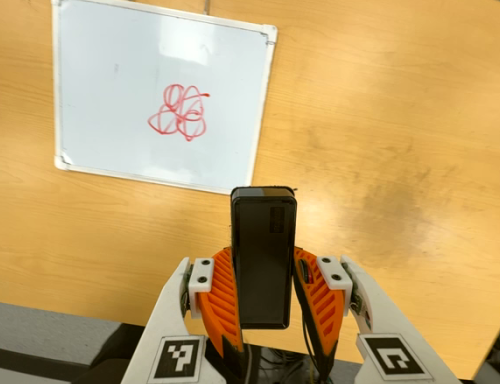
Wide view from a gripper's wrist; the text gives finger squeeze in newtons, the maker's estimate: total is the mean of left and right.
{"total": 4.7, "left": 3.3, "right": 6.1}